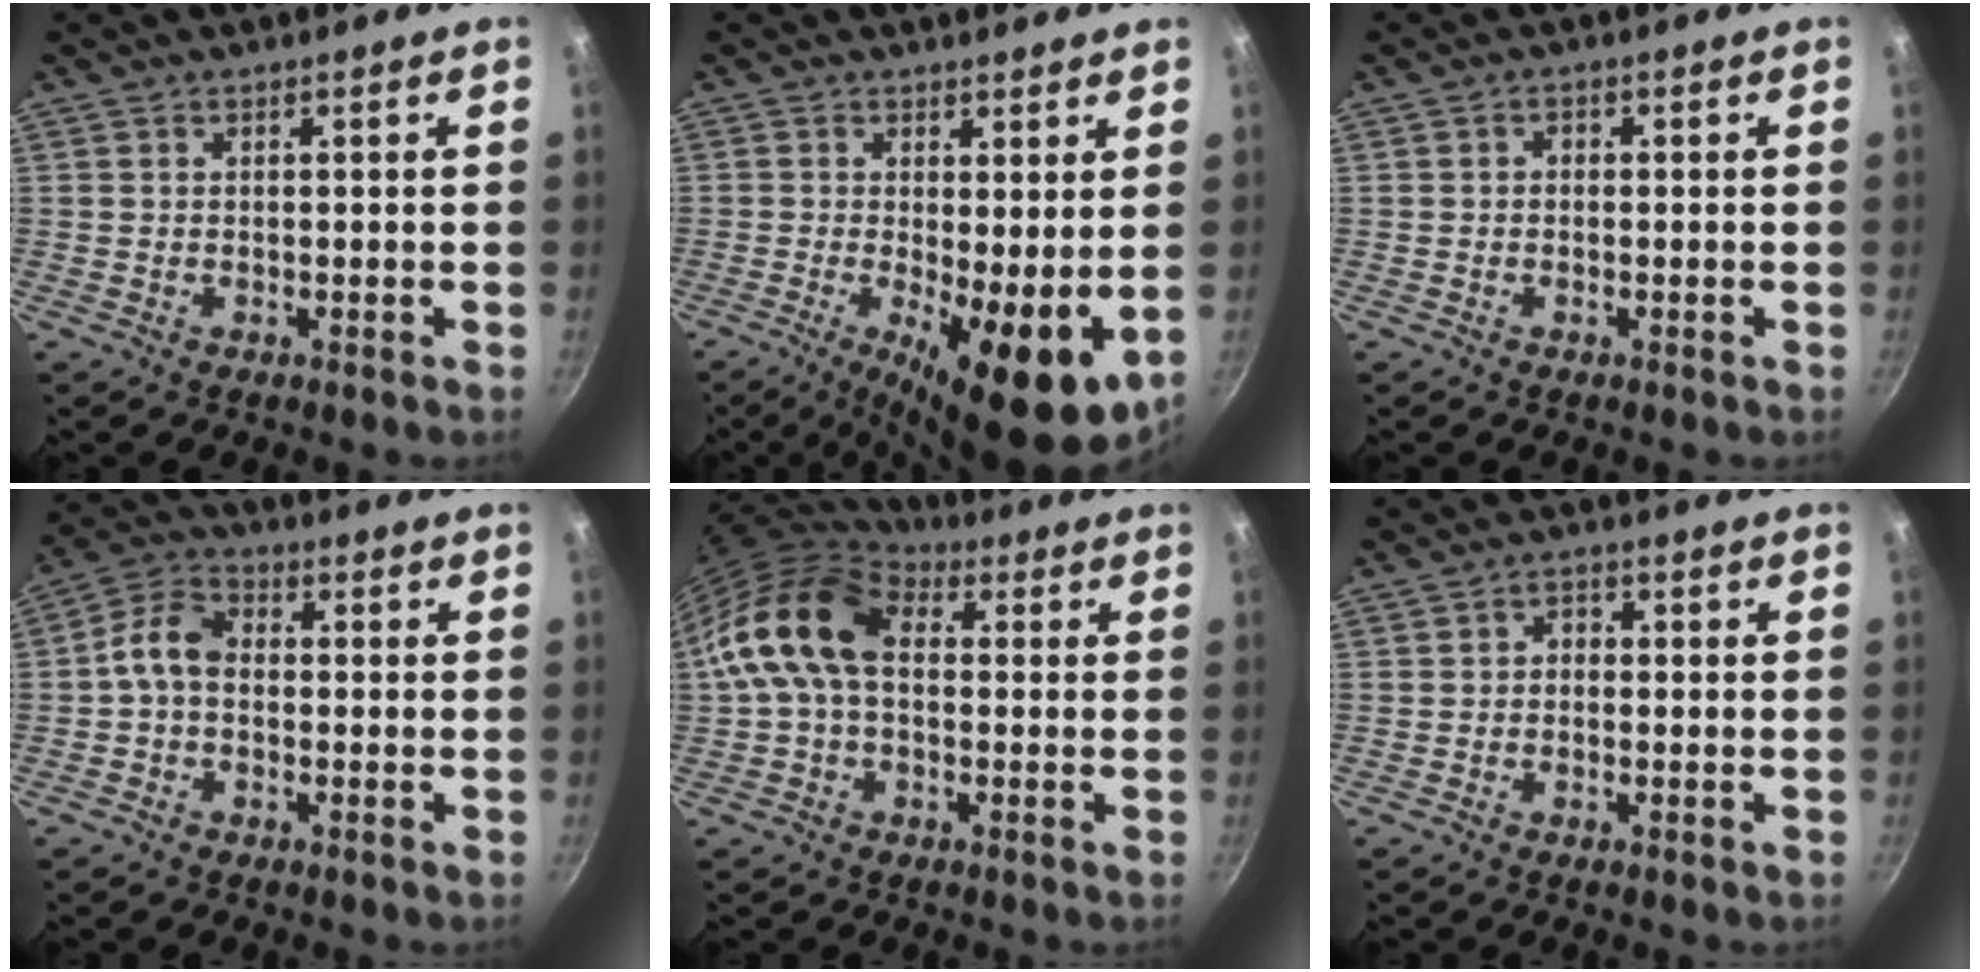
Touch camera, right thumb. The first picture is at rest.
{"total": 12.2, "force": [-1.2, 4.1, 11.4], "torque": [-0.155, -0.016, -0.011]}
{"total": 1.2, "force": [-0.1, 1.0, 0.7], "torque": [-0.011, 0.007, -0.003]}
{"total": 6.6, "force": [-0.8, 4.6, 4.6], "torque": [-0.081, 0.028, -0.031]}
{"total": 13.5, "force": [1.0, 9.0, 10.0], "torque": [-0.167, 0.029, -0.002]}
{"total": 2.2, "force": [-0.4, 1.8, 1.3], "torque": [-0.014, 0.012, -0.010]}